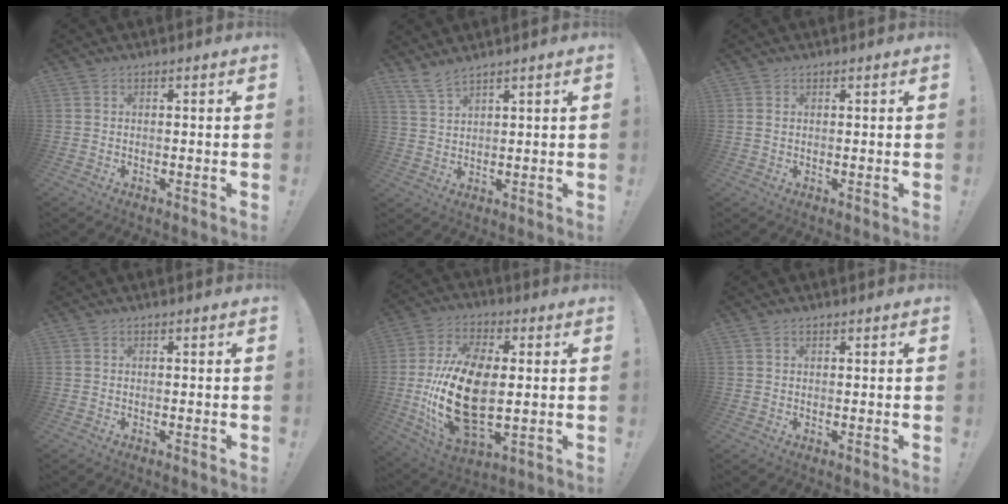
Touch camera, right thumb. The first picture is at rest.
{"total": 5.3, "force": [4.6, 0.9, 2.4], "torque": [-0.050, -0.024, 0.086]}
{"total": 1.0, "force": [0.5, 0.8, 0.3], "torque": [0.000, 0.000, 0.008]}
{"total": 0.0}
{"total": 22.6, "force": [-0.6, 12.6, 18.7], "torque": [-0.375, -0.006, -0.004]}
{"total": 0.6, "force": [0.4, 0.4, 0.2], "torque": [-0.002, 0.000, 0.006]}